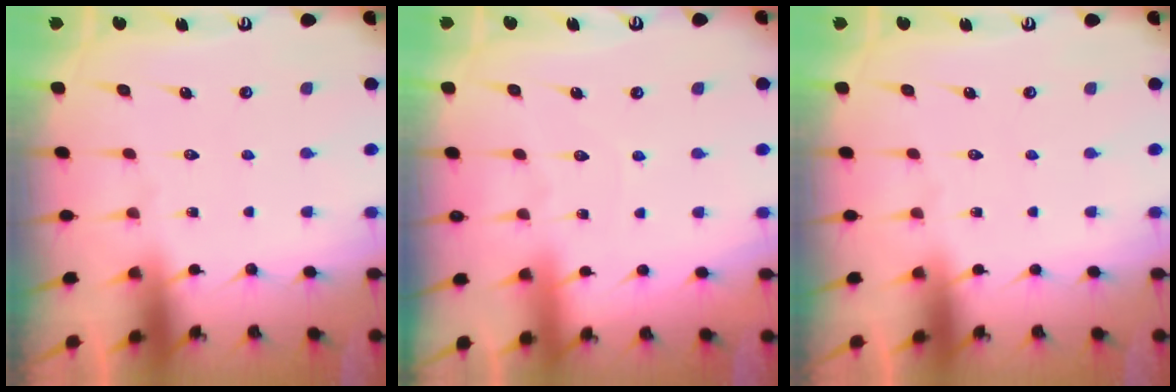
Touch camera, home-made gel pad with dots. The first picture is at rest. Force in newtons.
{"total": 3.7, "press": 3.7, "slide": 0.4}
{"total": 0.0}